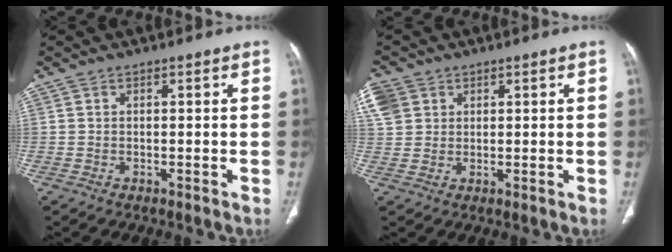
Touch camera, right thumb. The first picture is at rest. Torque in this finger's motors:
{"motor_torque": [-0.87, 1.14, 0.17, -0.20, 0.22]}